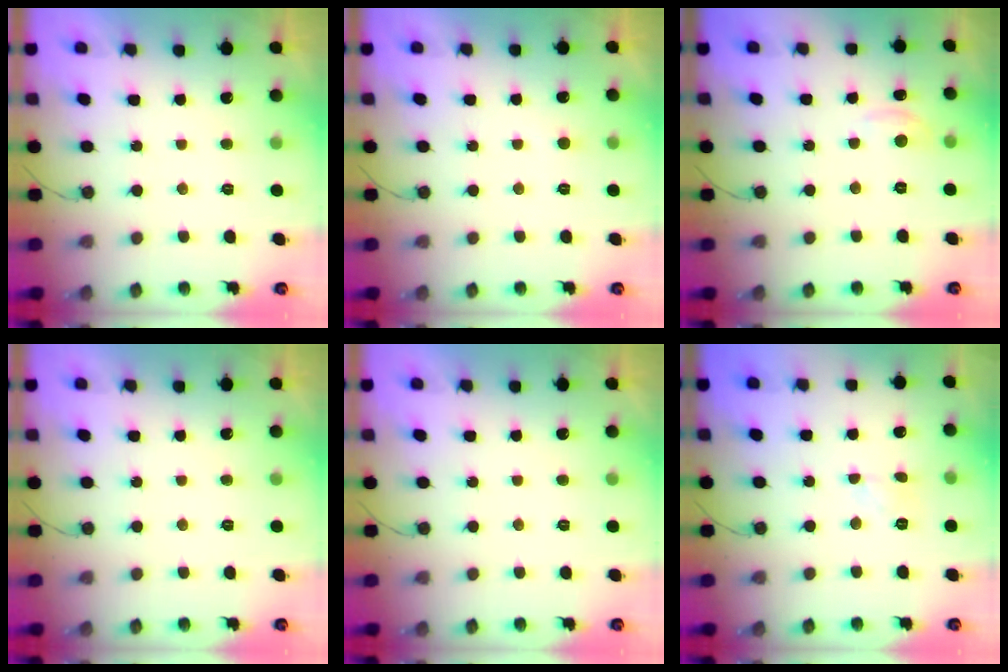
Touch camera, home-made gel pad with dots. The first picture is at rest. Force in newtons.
{"total": 2.3, "press": 2.3, "slide": 0.3}
{"total": 2.9, "press": 2.9, "slide": 0.3}
{"total": 0.0}
{"total": 0.0}
{"total": 3.5, "press": 3.5, "slide": 0.5}